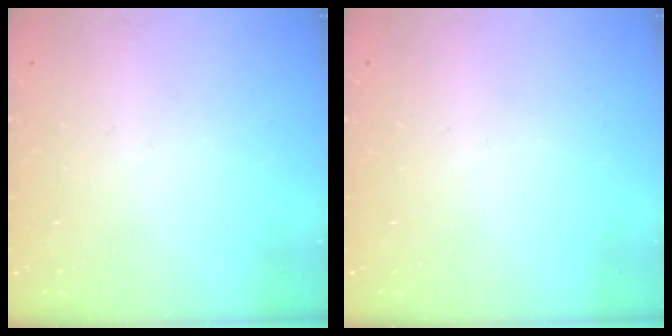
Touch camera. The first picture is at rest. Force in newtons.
{"total": 0.0}